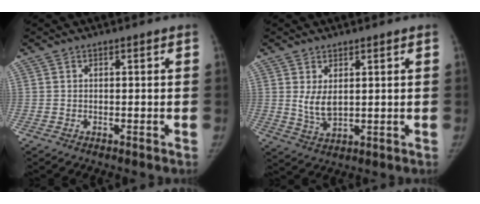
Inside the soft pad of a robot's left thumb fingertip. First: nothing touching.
{"total": 4.7, "force": [1.4, 2.6, 3.7], "torque": [-0.063, -0.017, 0.037]}